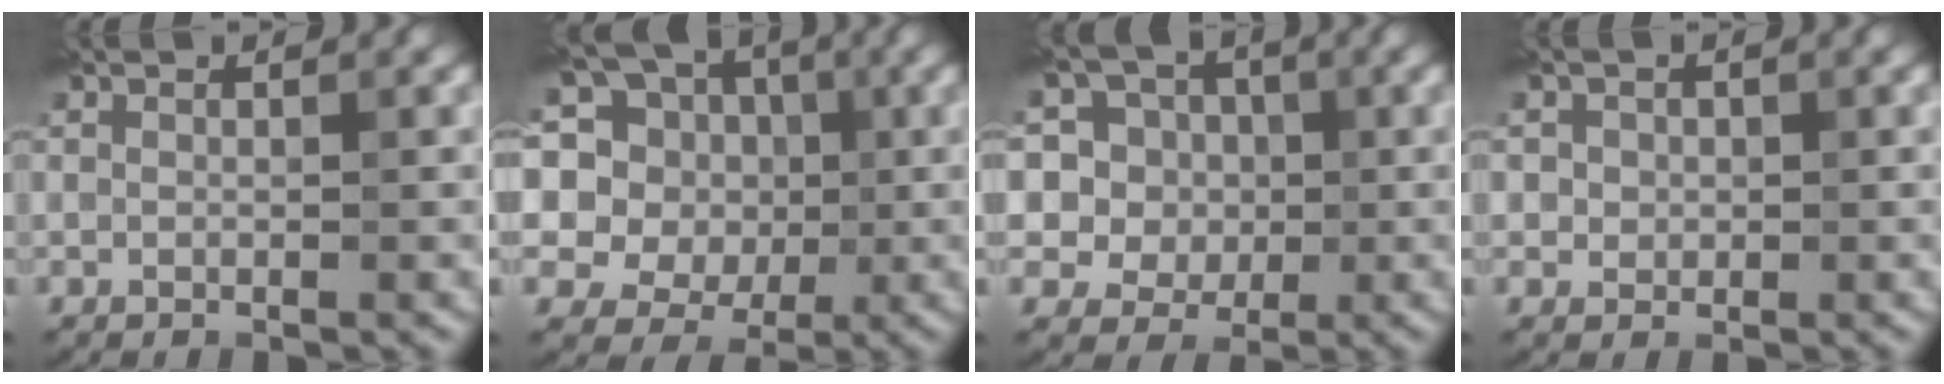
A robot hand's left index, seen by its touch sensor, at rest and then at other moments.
{"total": 17.0, "force": [7.2, 13.7, 7.1], "torque": [-0.199, 0.053, 0.115]}
{"total": 10.2, "force": [3.3, 9.0, 3.5], "torque": [-0.099, 0.032, 0.048]}
{"total": 1.6, "force": [0.3, 1.4, 0.5], "torque": [-0.007, 0.000, 0.012]}